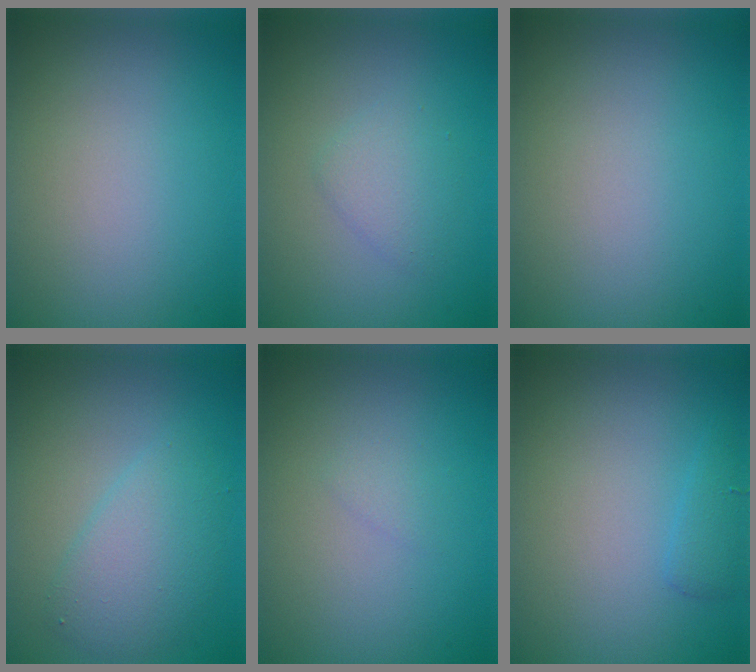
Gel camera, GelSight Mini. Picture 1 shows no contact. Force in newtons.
{"total": 1.9, "press": 1.9, "slide": 0.2}
{"total": 0.0}
{"total": 3.7, "press": 3.7, "slide": 0.1}
{"total": 0.7, "press": 0.7, "slide": 0.1}
{"total": 1.3, "press": 1.3, "slide": 0.1}